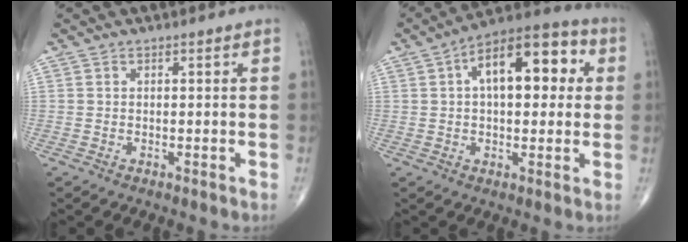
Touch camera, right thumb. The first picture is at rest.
{"total": 16.4, "force": [3.7, 8.3, 13.7], "torque": [-0.165, 0.030, 0.046]}